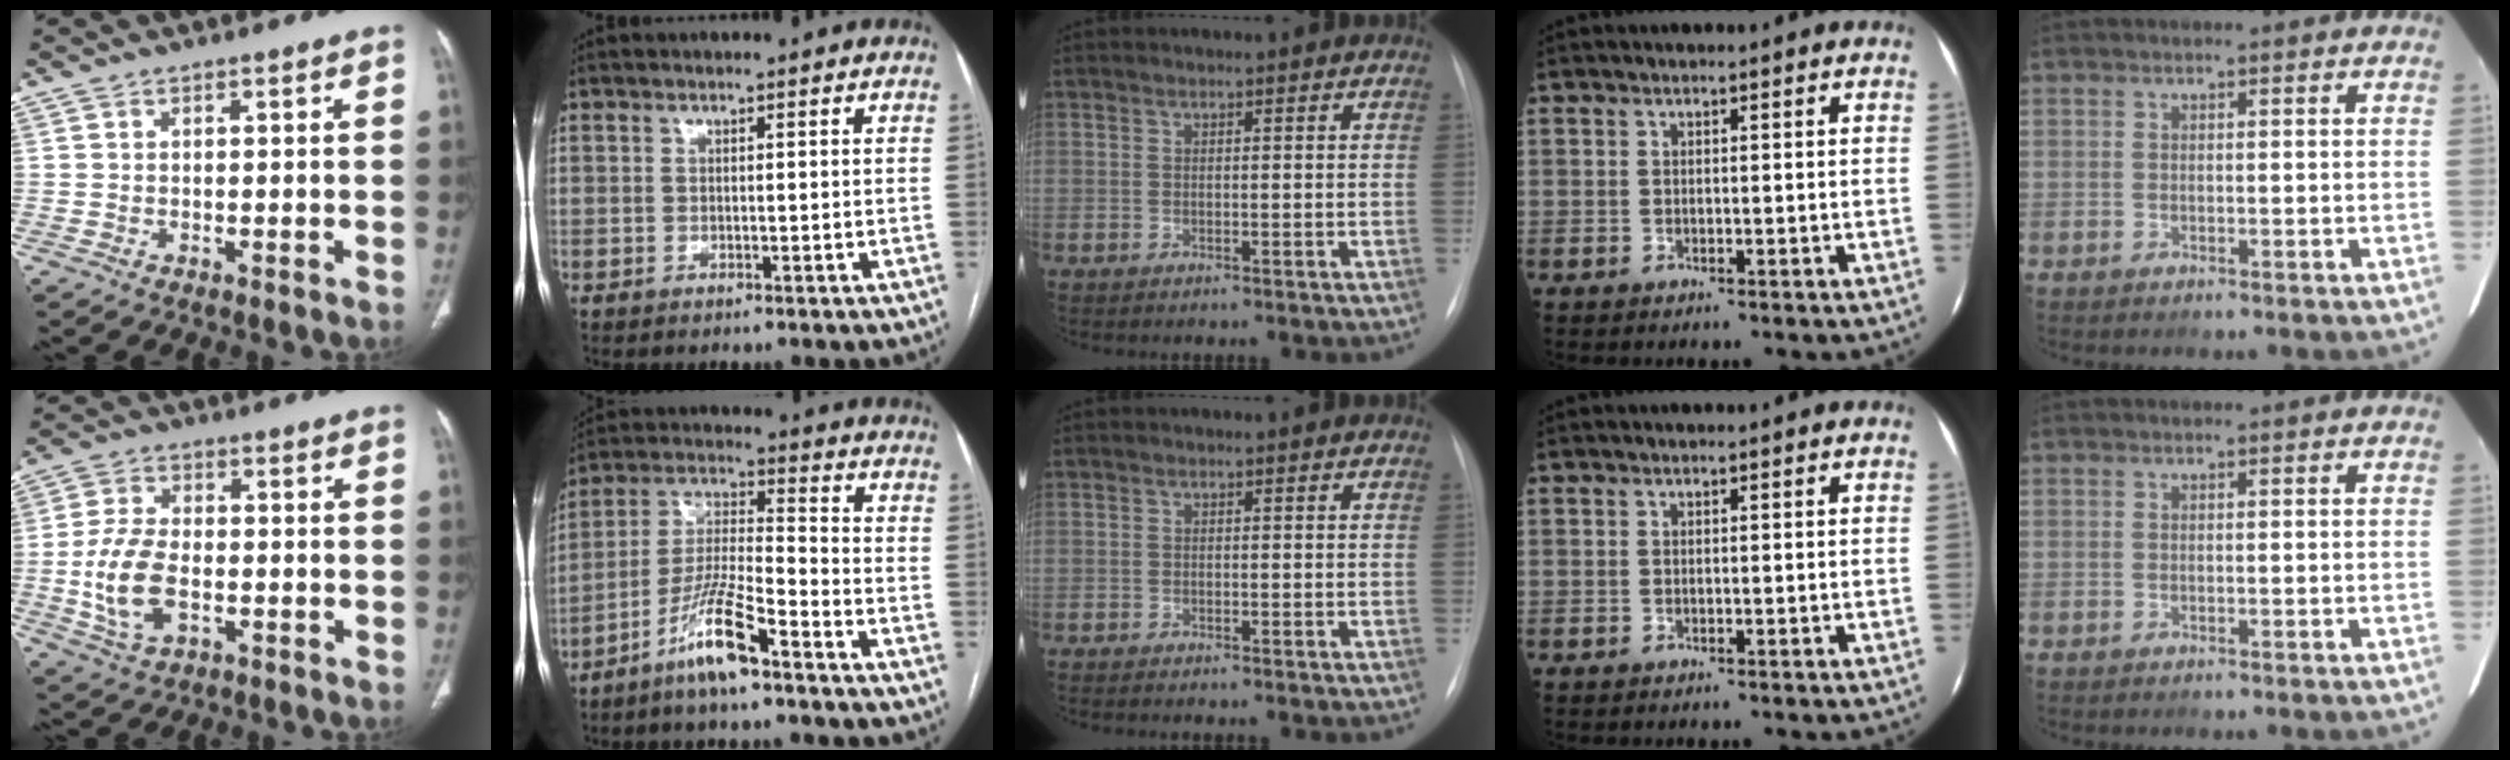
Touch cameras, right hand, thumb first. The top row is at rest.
{"thumb": {"total": 10.7, "force": [-2.2, 6.2, 8.4], "torque": [-0.170, 0.007, -0.038]}, "index": {"total": 10.4, "force": [-7.0, 0.9, 7.7], "torque": [-0.158, -0.011, -0.136]}, "middle": {"total": 2.0, "force": [-1.7, 0.1, 1.1], "torque": [-0.014, -0.003, -0.018]}}